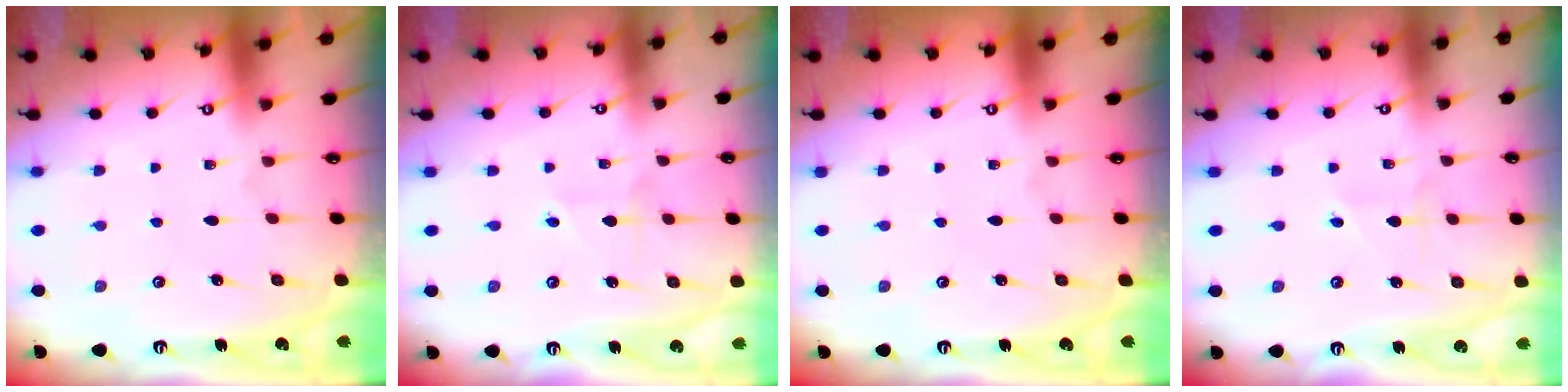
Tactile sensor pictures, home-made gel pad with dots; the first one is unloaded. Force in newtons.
{"total": 3.4, "press": 3.3, "slide": 0.5}
{"total": 0.0}
{"total": 2.2, "press": 2.2, "slide": 0.3}